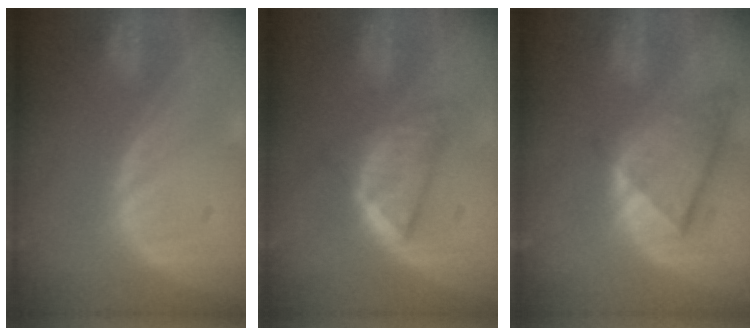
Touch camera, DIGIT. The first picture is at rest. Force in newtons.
{"total": 6.3, "press": 5.4, "slide": 3.3}
{"total": 8.2, "press": 7.3, "slide": 3.8}